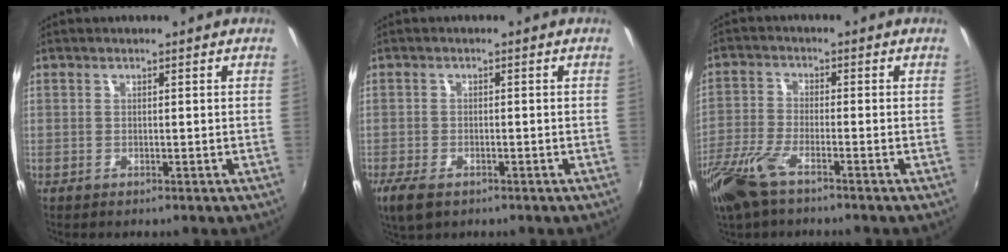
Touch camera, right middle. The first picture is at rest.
{"total": 5.6, "force": [-3.4, 2.5, 3.6], "torque": [-0.084, -0.018, -0.060]}
{"total": 9.1, "force": [-6.1, 2.6, 6.2], "torque": [-0.151, -0.018, -0.128]}